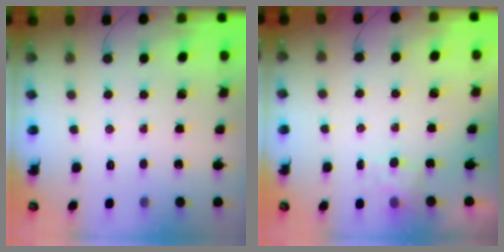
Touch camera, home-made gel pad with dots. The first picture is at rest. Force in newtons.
{"total": 4.0, "press": 3.8, "slide": 1.2}